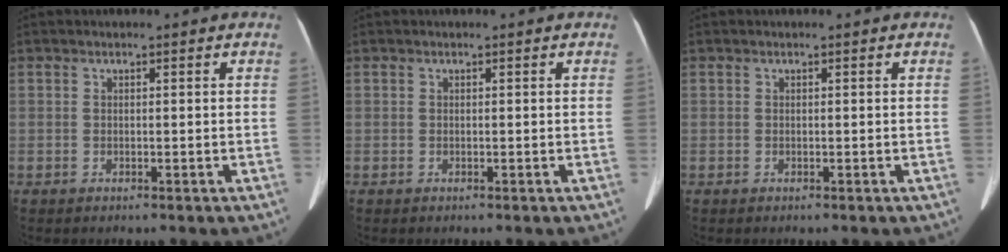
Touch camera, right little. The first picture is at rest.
{"total": 0.0}
{"total": 0.0}